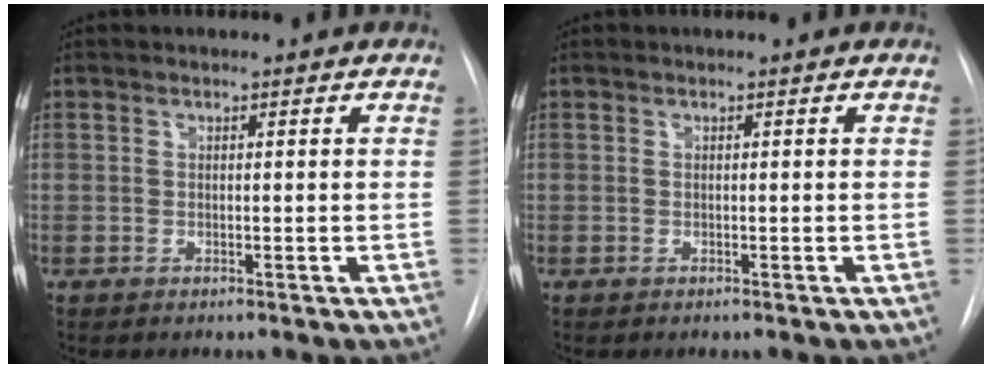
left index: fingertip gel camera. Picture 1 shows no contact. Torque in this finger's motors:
{"motor_torque": [0.00, 0.00, 0.00, 0.00]}